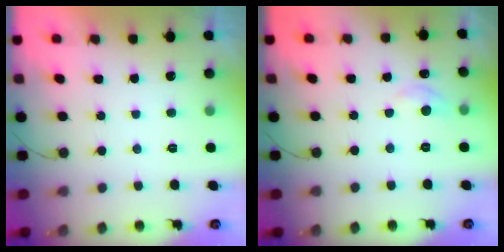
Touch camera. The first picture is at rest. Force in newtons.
{"total": 5.6, "press": 5.6, "slide": 0.5}